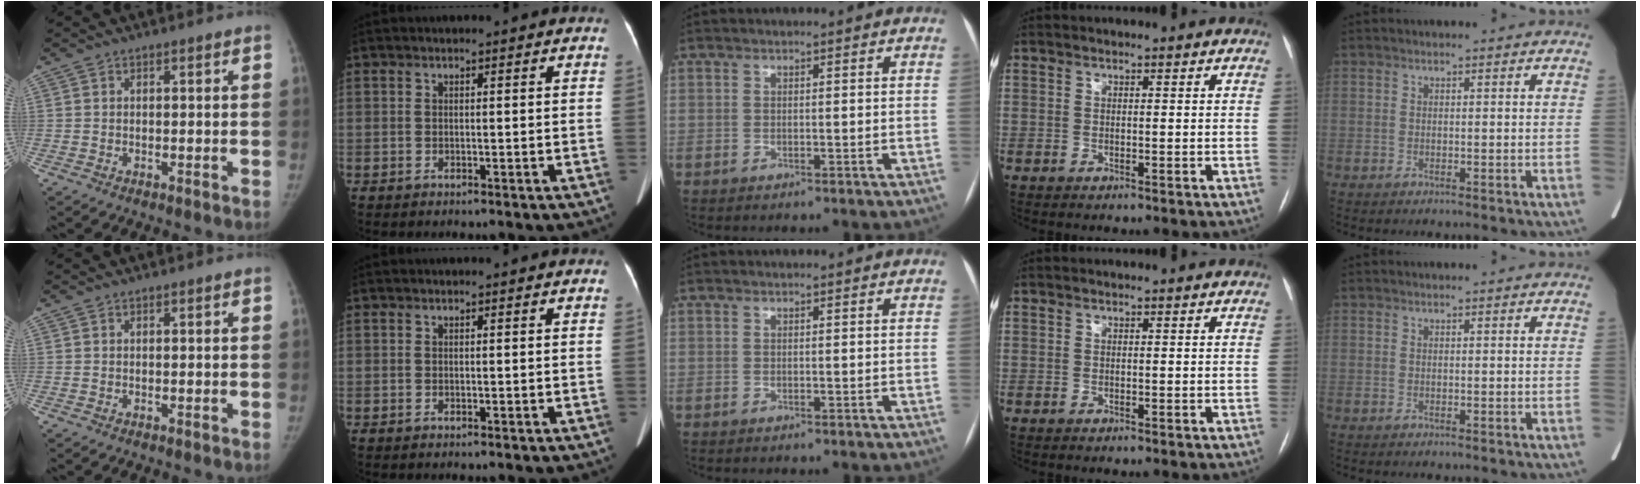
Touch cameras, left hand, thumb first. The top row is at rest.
{}